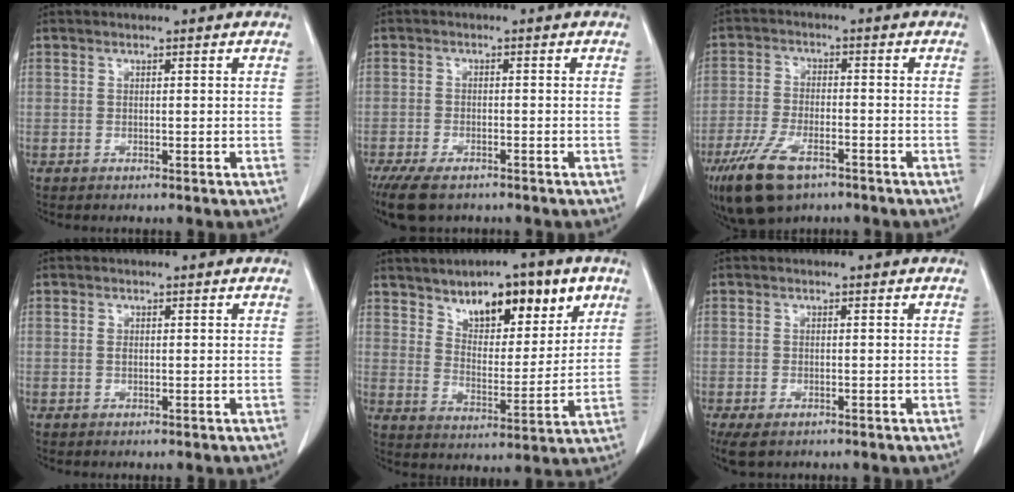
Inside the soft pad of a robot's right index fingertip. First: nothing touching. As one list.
[{"total": 8.6, "force": [-6.2, 3.8, 4.7], "torque": [-0.089, -0.011, -0.099]}, {"total": 11.5, "force": [-7.0, 4.8, 7.8], "torque": [-0.162, -0.013, -0.123]}, {"total": 1.1, "force": [0.1, 0.8, 0.8], "torque": [-0.019, 0.004, 0.002]}, {"total": 14.4, "force": [8.2, 5.9, 10.2], "torque": [-0.150, 0.010, 0.137]}, {"total": 5.9, "force": [-3.4, 3.1, 3.6], "torque": [-0.081, -0.012, -0.055]}]